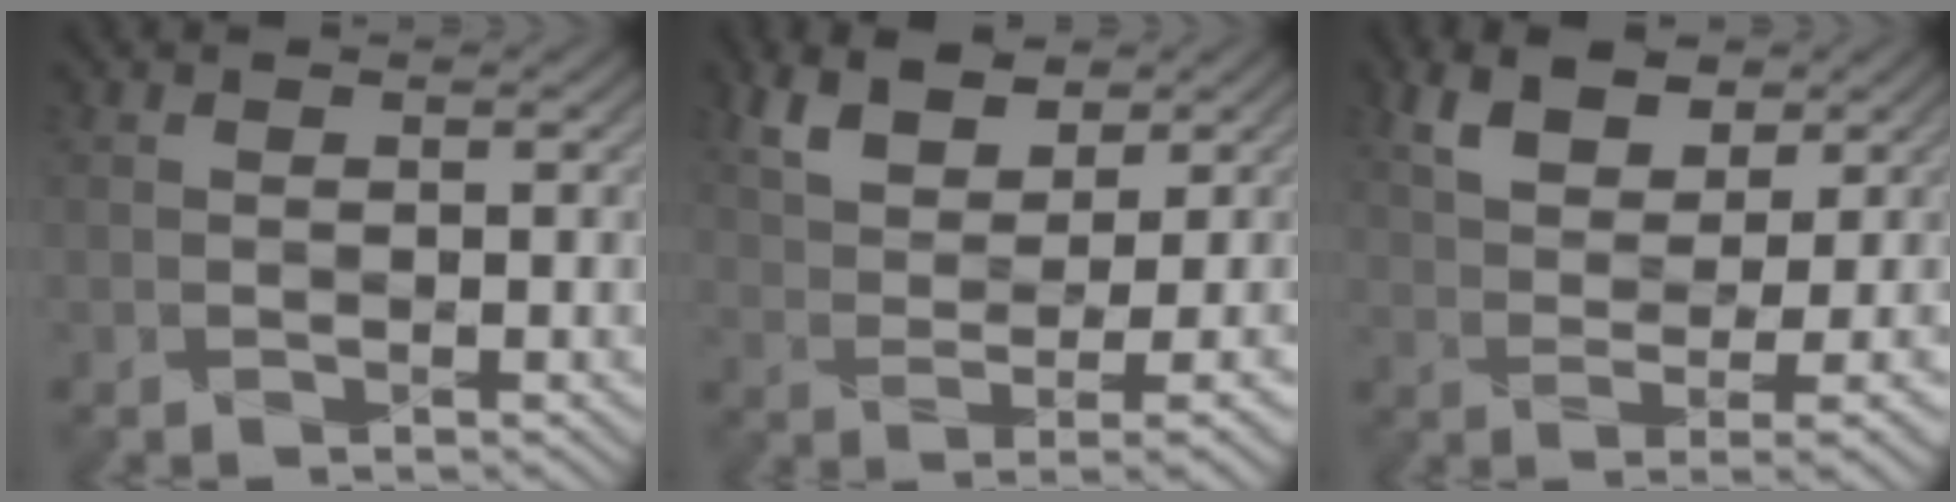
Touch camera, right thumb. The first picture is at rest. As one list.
[{"total": 6.9, "force": [4.0, 2.5, 5.0], "torque": [-0.091, 0.008, 0.077]}, {"total": 6.9, "force": [3.4, 2.7, 5.4], "torque": [-0.093, 0.008, 0.064]}]